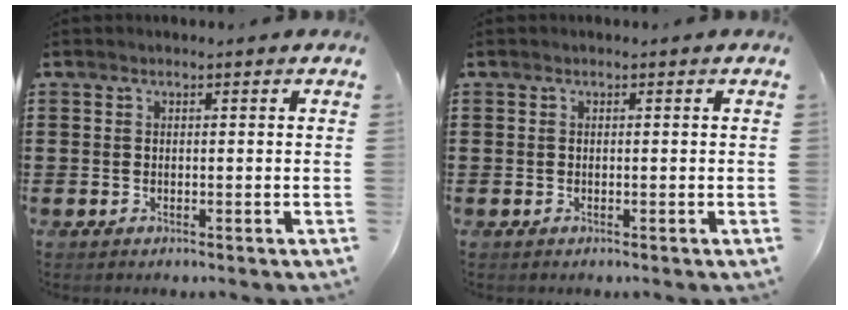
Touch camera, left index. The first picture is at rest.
{"total": 0.0}